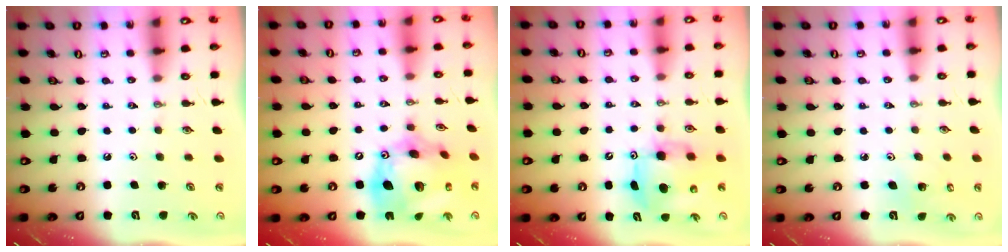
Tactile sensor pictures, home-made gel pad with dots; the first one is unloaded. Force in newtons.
{"total": 22.7, "press": 22.5, "slide": 2.6}
{"total": 7.8, "press": 7.7, "slide": 0.7}
{"total": 3.8, "press": 3.8, "slide": 0.2}